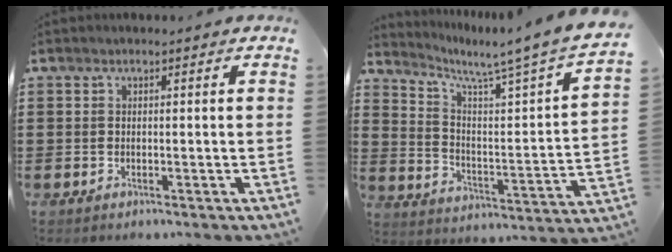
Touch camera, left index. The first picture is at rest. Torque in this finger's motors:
{"motor_torque": [2.14, 0.00, -0.01, 0.05]}